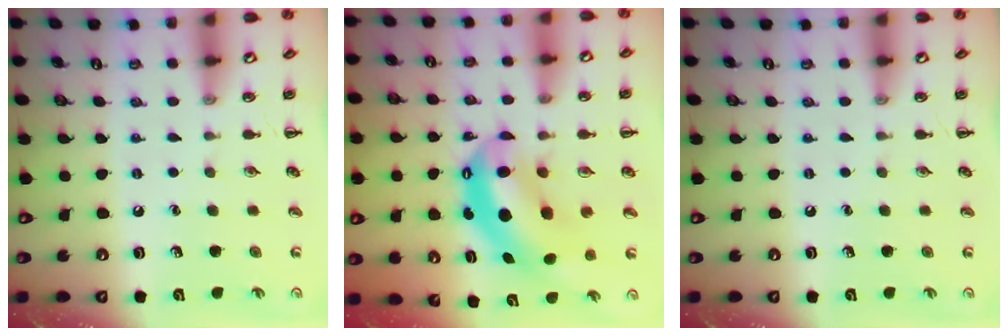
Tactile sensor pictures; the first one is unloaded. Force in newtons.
{"total": 9.4, "press": 9.2, "slide": 2.2}
{"total": 0.0}